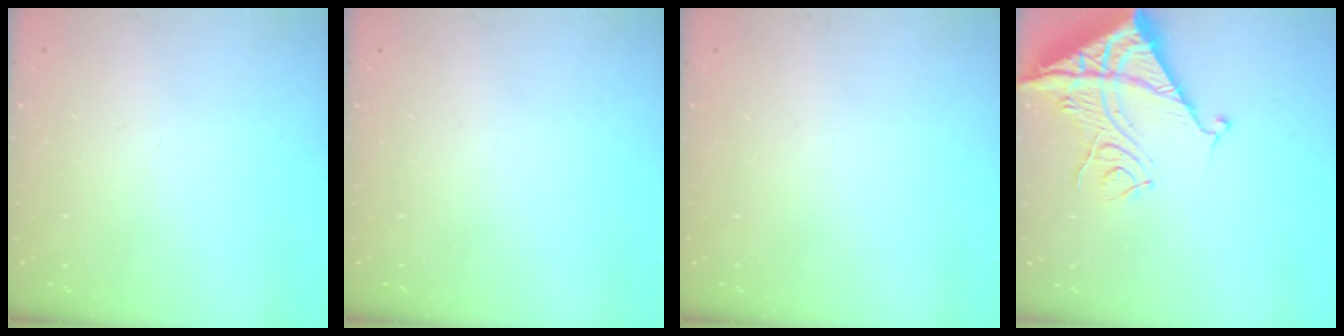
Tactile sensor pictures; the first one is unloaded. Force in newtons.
{"total": 0.0}
{"total": 0.0}
{"total": 16.7, "press": 16.6, "slide": 1.8}